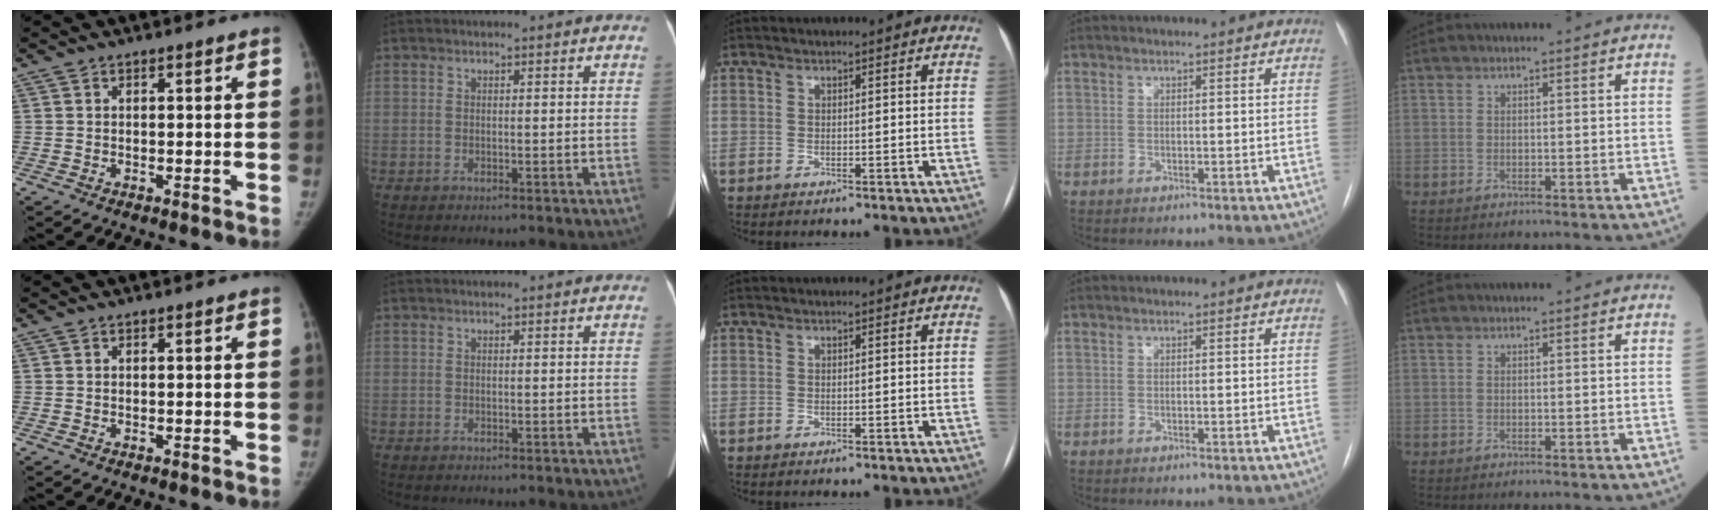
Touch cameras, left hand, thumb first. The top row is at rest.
{}